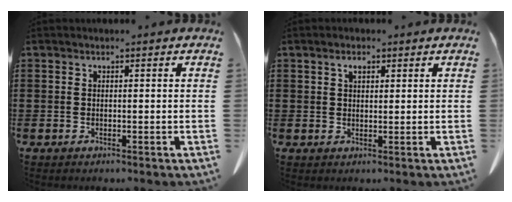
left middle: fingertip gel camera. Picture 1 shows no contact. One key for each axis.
{"total": 1.8, "fx": 1.0, "fy": 0.9, "fz": 1.2, "tx": -0.020, "ty": 0.002, "tz": 0.017}